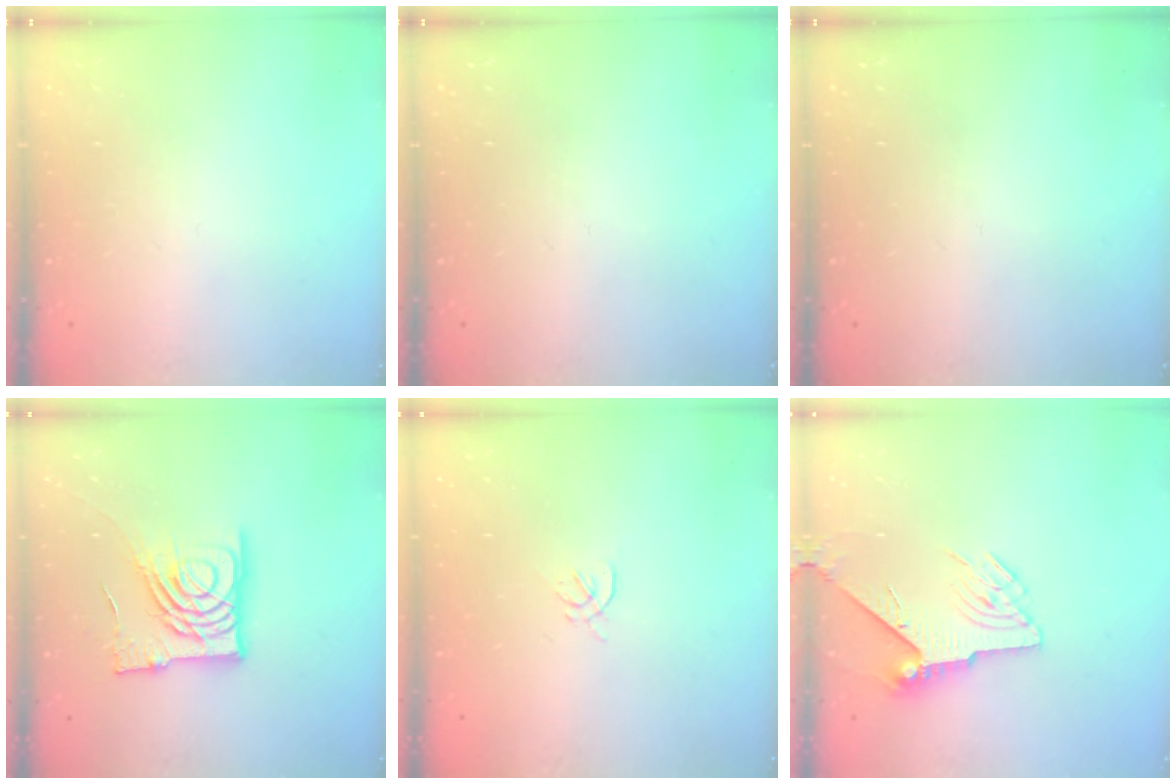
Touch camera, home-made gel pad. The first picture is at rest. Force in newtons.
{"total": 0.0}
{"total": 0.0}
{"total": 14.9, "press": 14.8, "slide": 1.8}
{"total": 1.6, "press": 1.5, "slide": 0.6}
{"total": 7.0, "press": 7.0, "slide": 0.7}